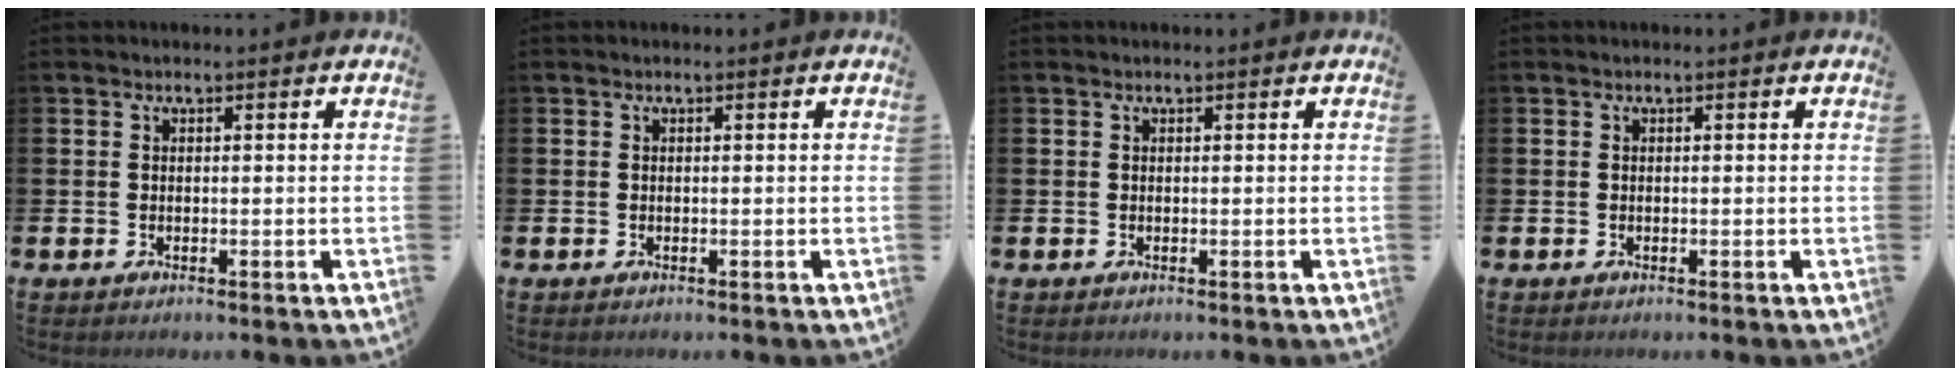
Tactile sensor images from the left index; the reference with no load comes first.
{"total": 0.0}
{"total": 0.0}
{"total": 0.0}